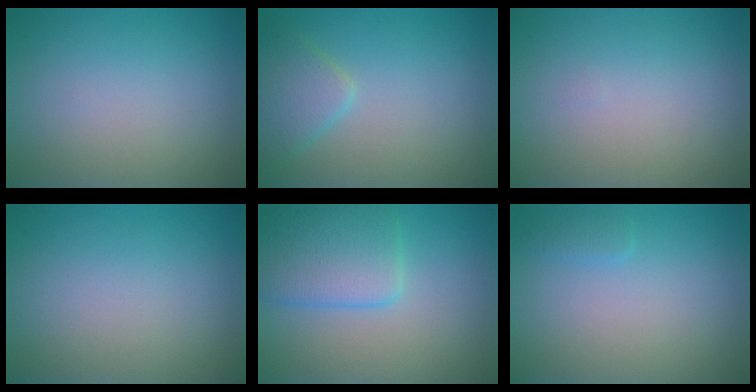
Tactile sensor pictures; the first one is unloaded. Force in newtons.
{"total": 2.9, "press": 2.9, "slide": 0.0}
{"total": 0.0}
{"total": 0.0}
{"total": 4.7, "press": 4.7, "slide": 0.2}
{"total": 0.9, "press": 0.9, "slide": 0.1}